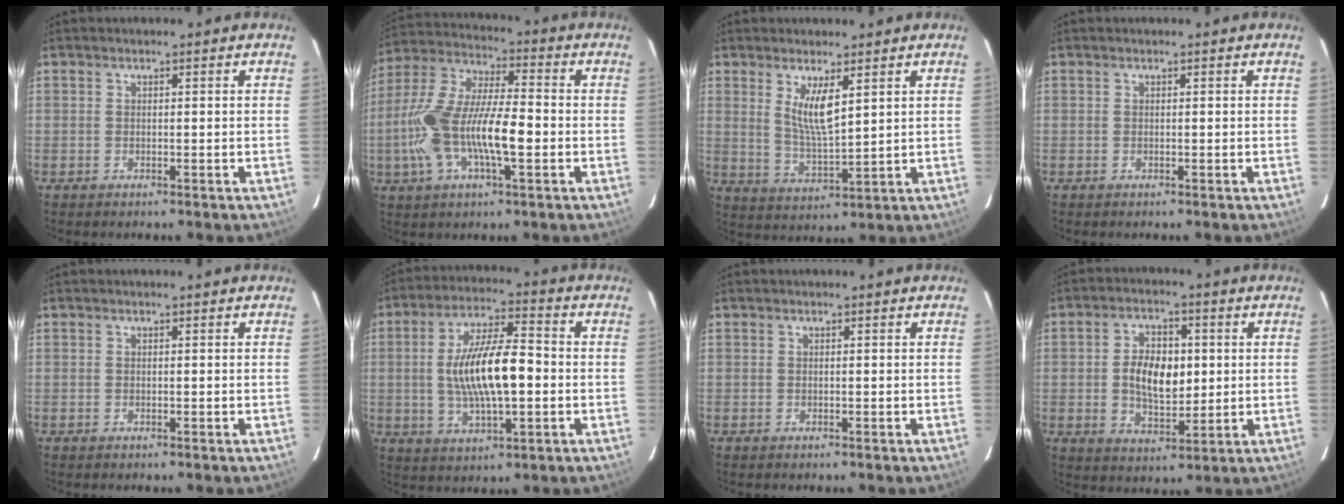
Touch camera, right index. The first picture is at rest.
{"total": 17.2, "force": [-3.4, 5.3, 16.0], "torque": [-0.320, 0.001, -0.067]}
{"total": 6.8, "force": [3.0, 1.6, 6.0], "torque": [-0.110, -0.015, 0.062]}
{"total": 0.0}
{"total": 0.0}
{"total": 13.8, "force": [-0.9, 4.5, 13.0], "torque": [-0.244, 0.004, -0.012]}
{"total": 0.0}
{"total": 9.3, "force": [0.5, 5.3, 7.6], "torque": [-0.139, 0.010, 0.014]}